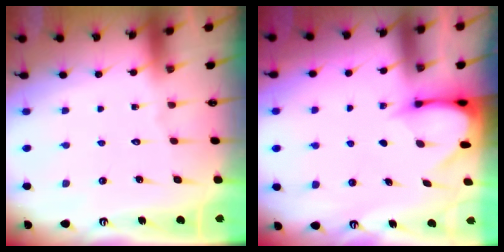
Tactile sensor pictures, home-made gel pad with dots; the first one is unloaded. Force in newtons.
{"total": 3.4, "press": 3.4, "slide": 0.3}